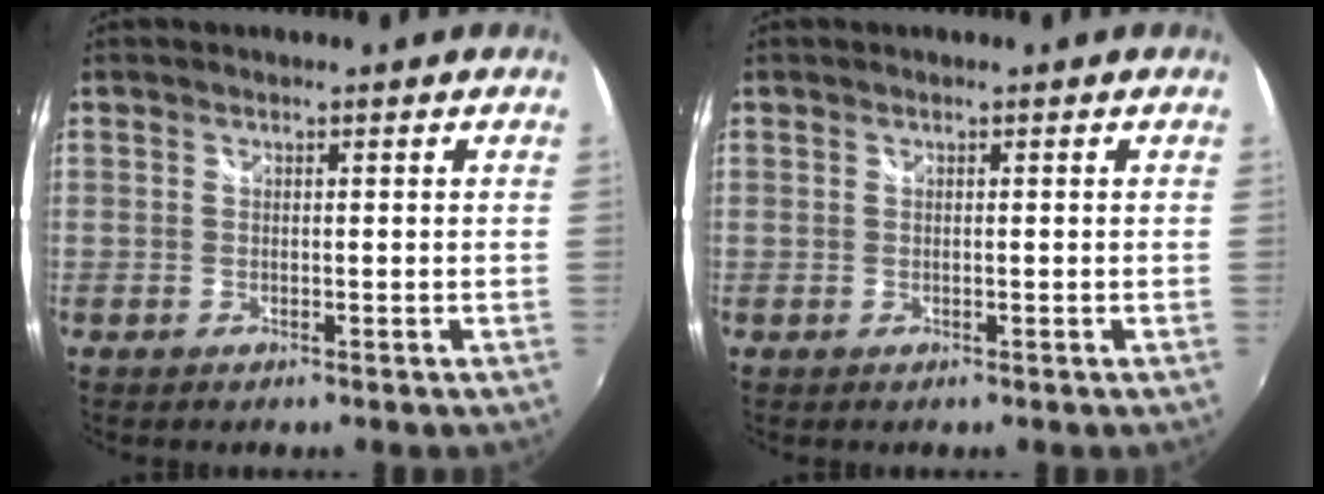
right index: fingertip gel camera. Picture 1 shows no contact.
{"total": 0.0}